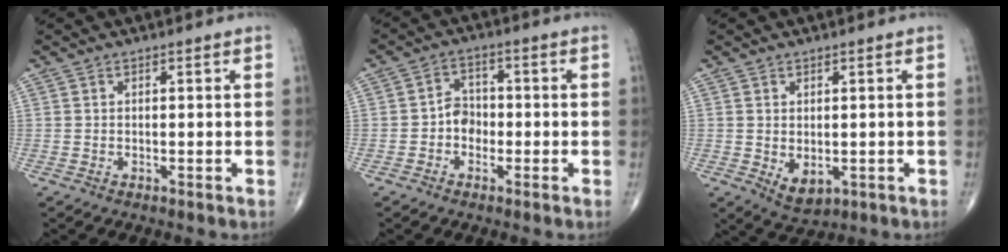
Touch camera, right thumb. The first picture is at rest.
{"total": 4.3, "force": [-1.2, 3.5, 2.0], "torque": [-0.009, 0.020, -0.030]}
{"total": 4.5, "force": [-0.7, 2.9, 3.4], "torque": [-0.045, -0.008, 0.005]}